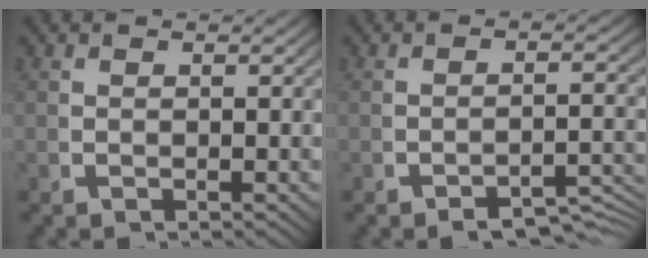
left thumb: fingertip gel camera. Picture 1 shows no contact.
{"total": 5.1, "force": [-4.1, 1.7, 2.4], "torque": [-0.028, -0.005, -0.063]}